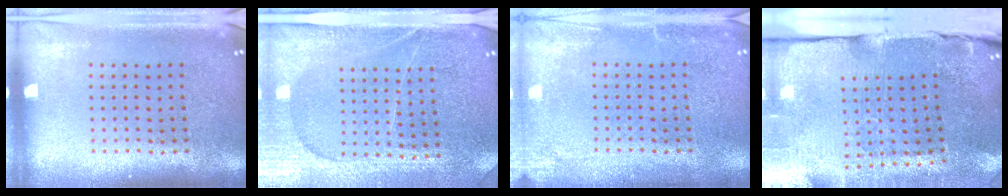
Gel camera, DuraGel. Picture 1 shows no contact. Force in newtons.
{"total": 4.0, "press": 3.7, "slide": 1.6}
{"total": 2.3, "press": 2.3, "slide": 0.3}
{"total": 4.8, "press": 3.8, "slide": 2.8}